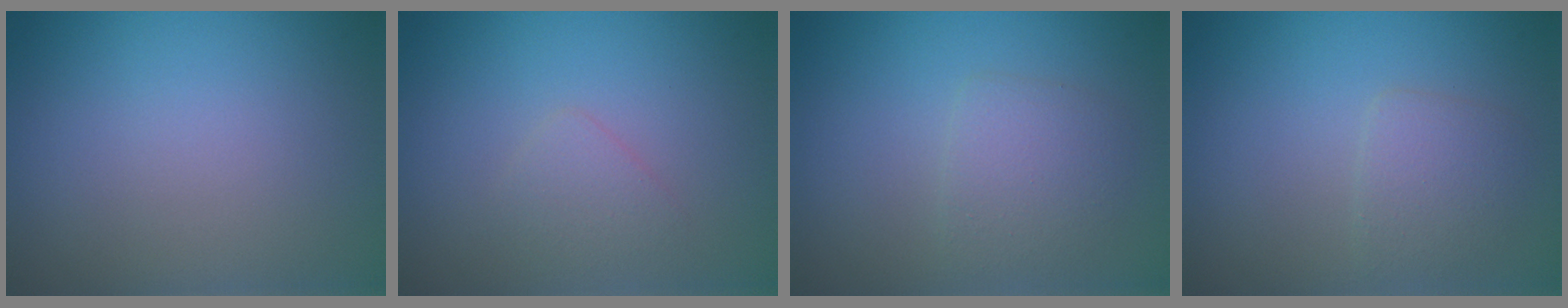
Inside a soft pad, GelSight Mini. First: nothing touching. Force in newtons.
{"total": 1.3, "press": 1.3, "slide": 0.1}
{"total": 2.3, "press": 2.3, "slide": 0.0}
{"total": 1.9, "press": 1.9, "slide": 0.0}